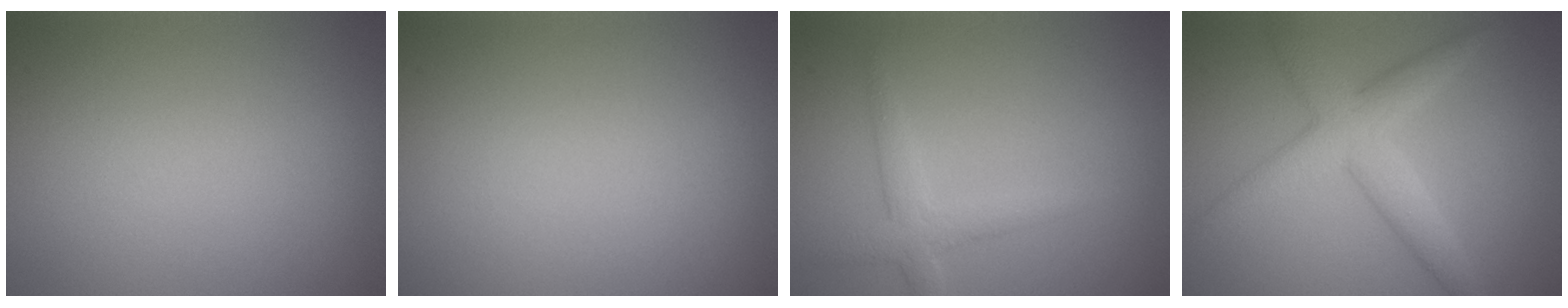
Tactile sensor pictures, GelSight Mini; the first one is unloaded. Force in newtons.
{"total": 0.0}
{"total": 2.5, "press": 2.5, "slide": 0.1}
{"total": 4.6, "press": 4.6, "slide": 0.2}